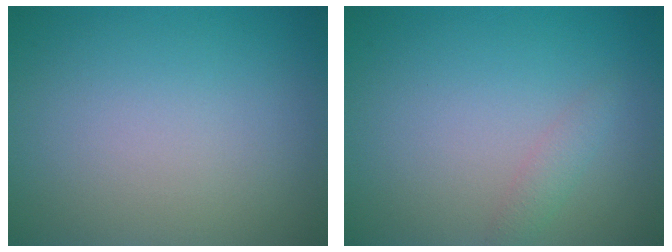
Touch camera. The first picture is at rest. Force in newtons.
{"total": 1.2, "press": 1.2, "slide": 0.1}